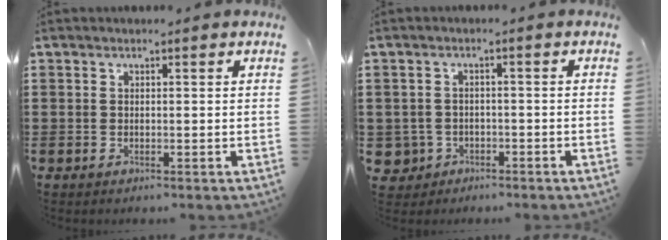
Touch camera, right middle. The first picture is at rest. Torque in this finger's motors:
{"motor_torque": [0.31, 0.08, 0.01, 0.00]}